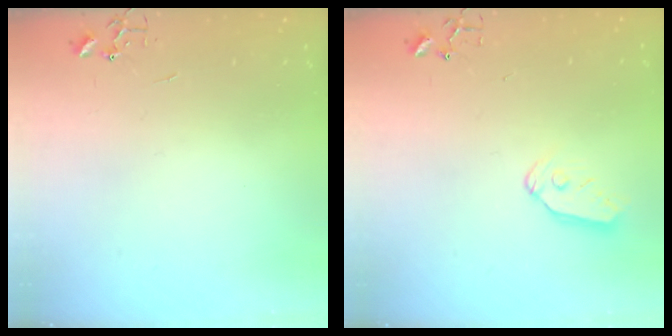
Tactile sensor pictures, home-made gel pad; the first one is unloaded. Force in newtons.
{"total": 7.7, "press": 7.7, "slide": 0.4}